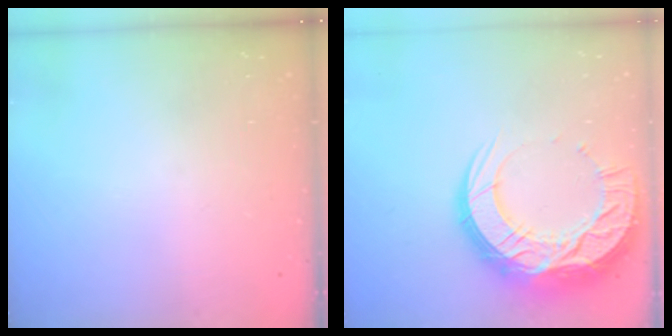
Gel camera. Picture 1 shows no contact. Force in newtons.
{"total": 22.3, "press": 22.2, "slide": 1.9}